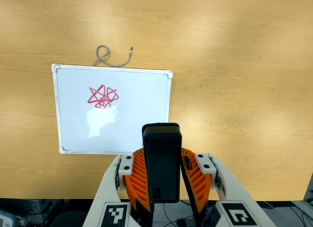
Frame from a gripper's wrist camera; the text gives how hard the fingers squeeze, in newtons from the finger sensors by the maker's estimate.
{"total": 9.0, "left": 7.3, "right": 10.7}